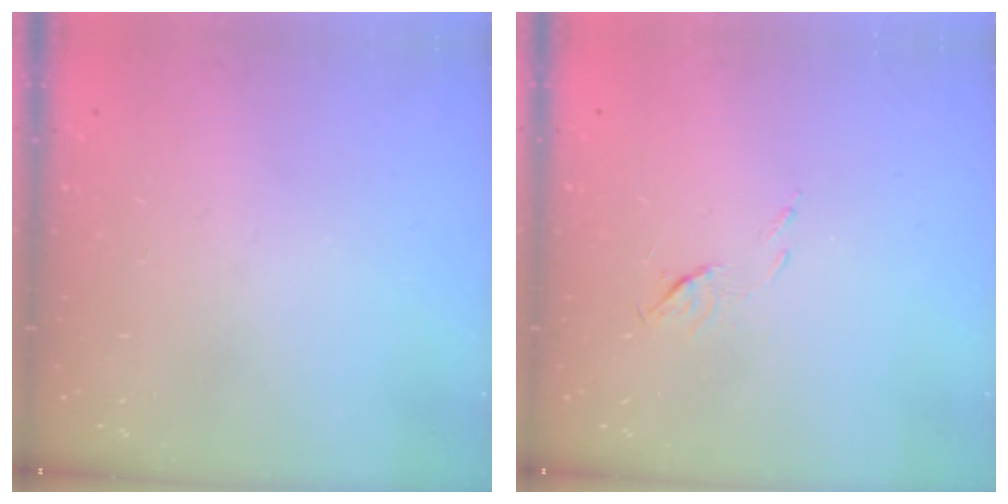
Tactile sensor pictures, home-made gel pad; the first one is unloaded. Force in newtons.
{"total": 5.1, "press": 5.0, "slide": 0.8}